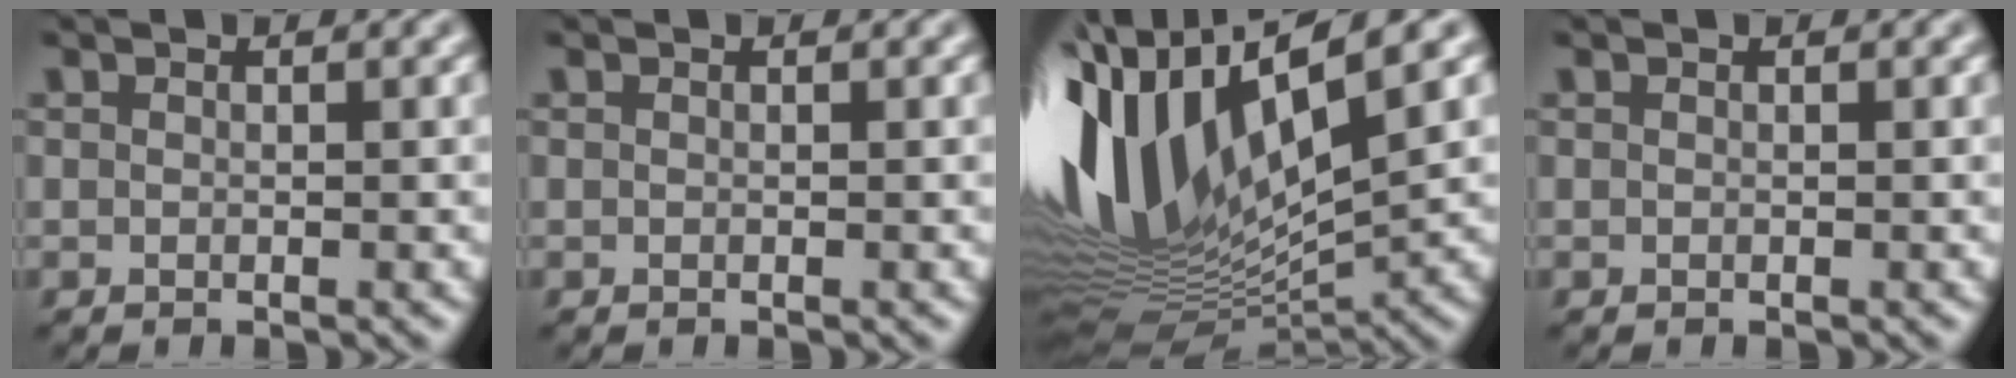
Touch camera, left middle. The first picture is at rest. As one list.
[{"total": 0.0}, {"total": 15.4, "force": [3.5, 5.3, 14.0], "torque": [-0.298, 0.014, 0.070]}, {"total": 0.0}]